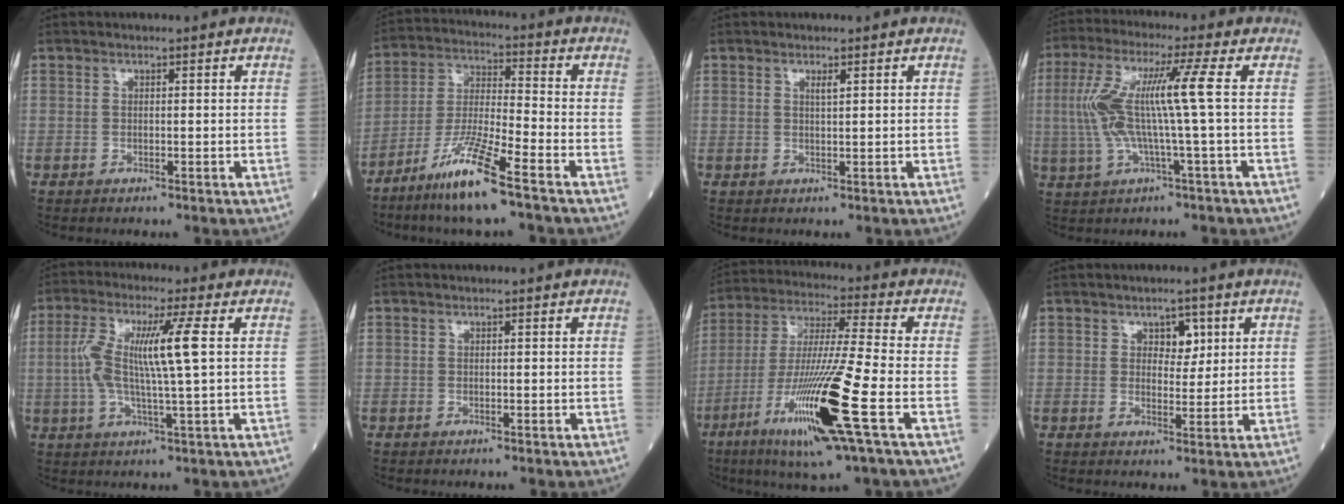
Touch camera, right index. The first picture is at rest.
{"total": 11.3, "force": [-7.4, -0.1, 8.6], "torque": [-0.175, -0.031, -0.148]}
{"total": 1.0, "force": [0.5, 0.0, 0.8], "torque": [-0.017, -0.003, 0.010]}
{"total": 10.4, "force": [0.6, -0.7, 10.4], "torque": [-0.222, 0.019, 0.012]}
{"total": 9.9, "force": [1.3, 0.0, 9.8], "torque": [-0.202, 0.012, 0.022]}
{"total": 0.0}
{"total": 17.6, "force": [-6.8, -0.5, 16.2], "torque": [-0.339, -0.033, -0.127]}
{"total": 3.4, "force": [1.5, 2.0, 2.2], "torque": [-0.025, 0.004, 0.023]}